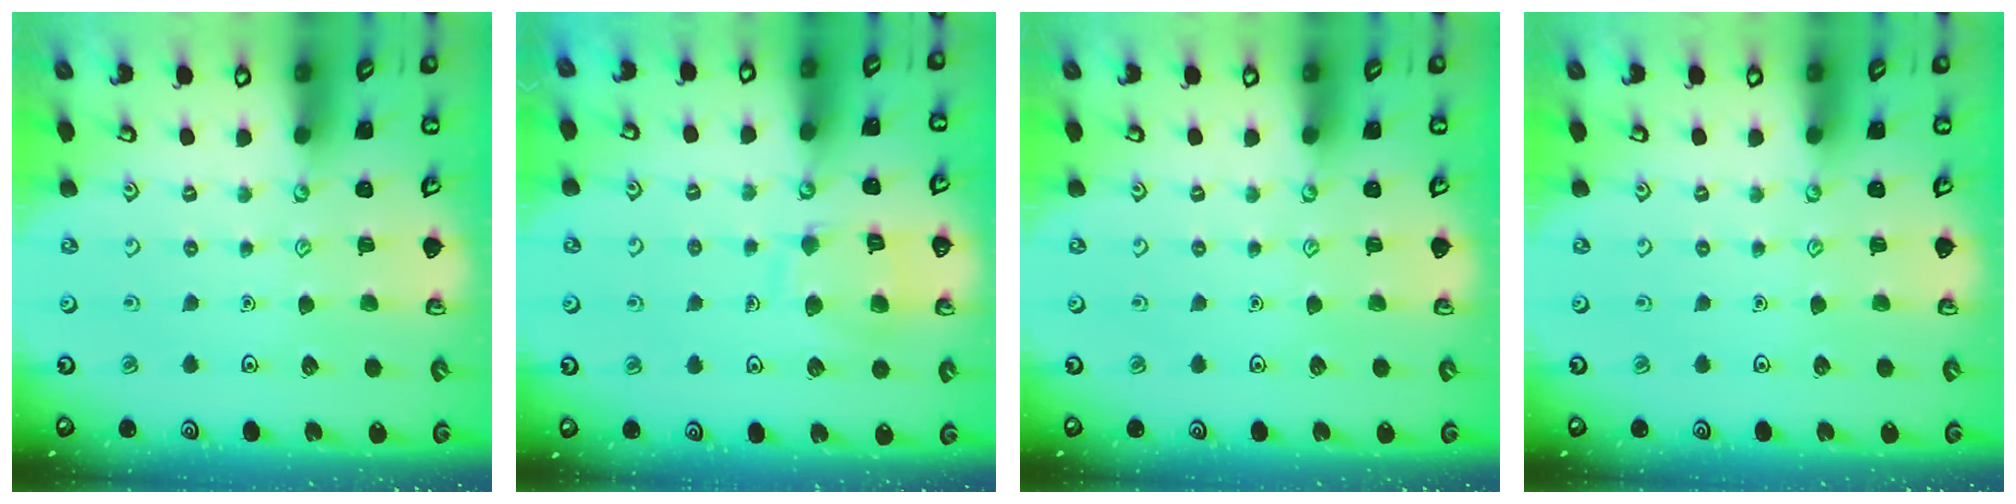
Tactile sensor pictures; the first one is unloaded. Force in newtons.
{"total": 10.1, "press": 10.0, "slide": 0.9}
{"total": 0.0}
{"total": 0.0}